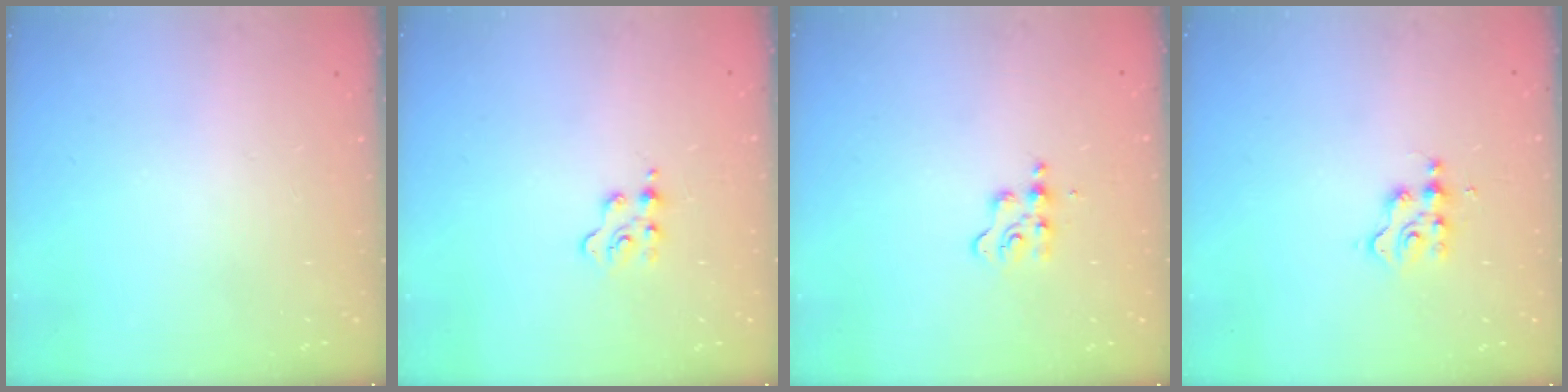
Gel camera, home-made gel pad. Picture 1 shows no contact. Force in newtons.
{"total": 3.0, "press": 3.0, "slide": 0.4}
{"total": 6.2, "press": 6.1, "slide": 0.6}
{"total": 3.0, "press": 3.0, "slide": 0.3}